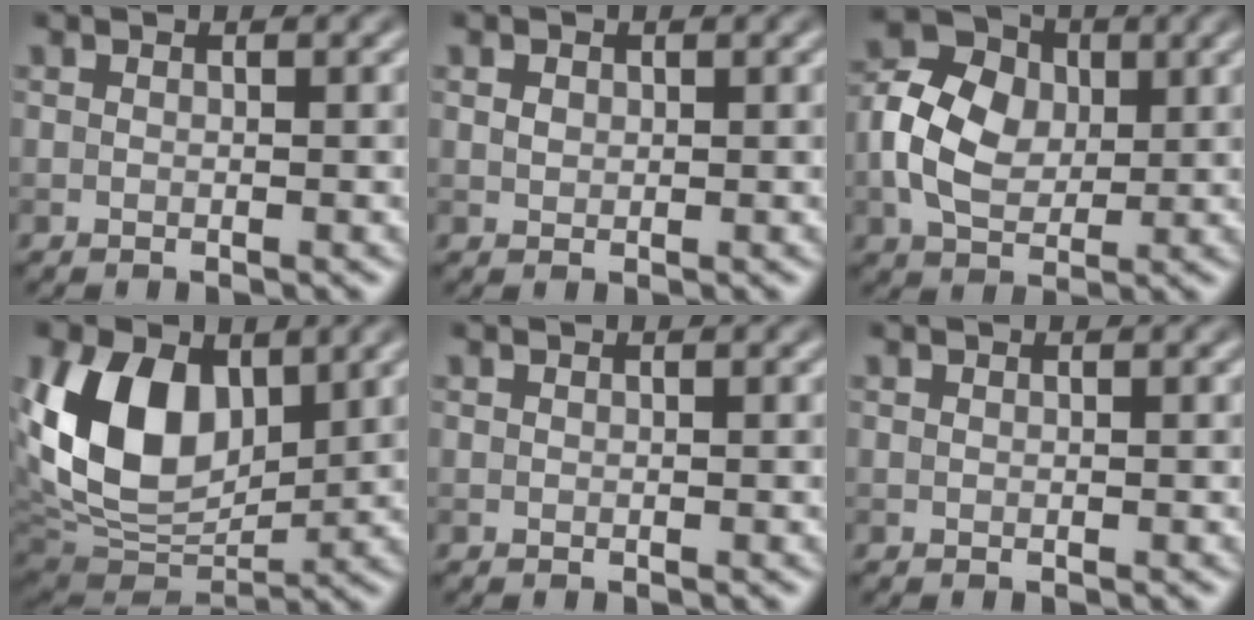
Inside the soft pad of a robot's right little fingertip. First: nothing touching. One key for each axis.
{"total": 0.9, "fx": 0.3, "fy": 0.8, "fz": 0.4, "tx": -0.008, "ty": 0.000, "tz": 0.004}
{"total": 6.7, "fx": 0.1, "fy": 5.0, "fz": 4.4, "tx": -0.100, "ty": 0.008, "tz": -0.001}
{"total": 11.0, "fx": 2.8, "fy": 7.4, "fz": 7.6, "tx": -0.171, "ty": -0.008, "tz": 0.050}
{"total": 0.0}
{"total": 0.0}